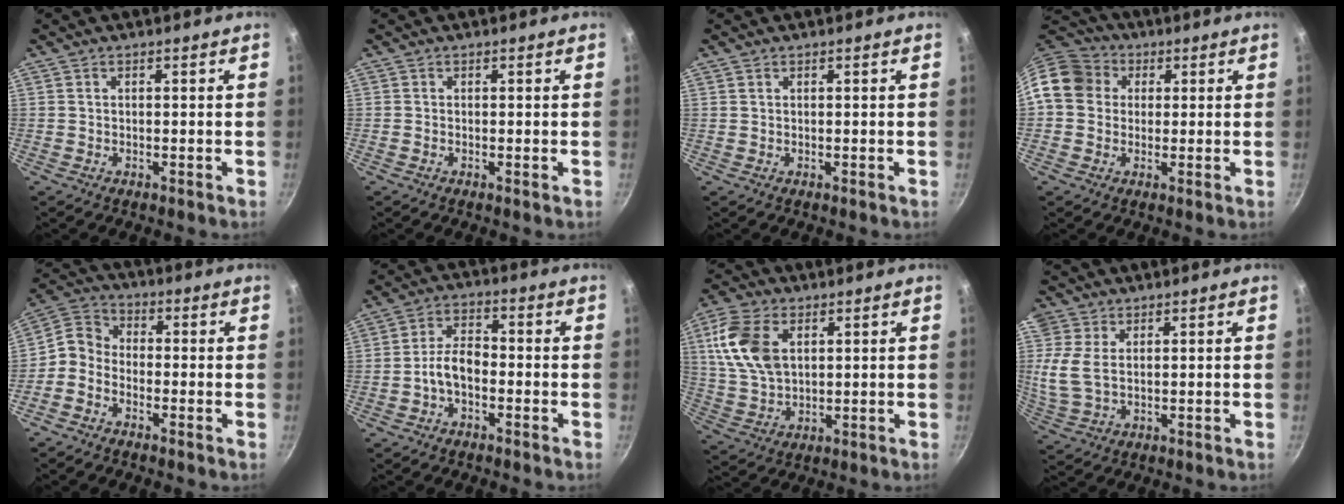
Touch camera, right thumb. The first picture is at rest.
{"total": 0.0}
{"total": 0.0}
{"total": 11.4, "force": [1.9, 9.8, 5.6], "torque": [-0.085, 0.030, 0.016]}
{"total": 6.1, "force": [-2.7, 4.6, 2.9], "torque": [-0.050, 0.043, -0.074]}
{"total": 5.7, "force": [-2.1, 3.2, 4.2], "torque": [-0.066, 0.033, -0.044]}
{"total": 12.6, "force": [3.9, 7.9, 9.0], "torque": [-0.167, -0.007, 0.078]}
{"total": 7.0, "force": [1.6, 4.8, 4.8], "torque": [-0.104, -0.008, 0.035]}